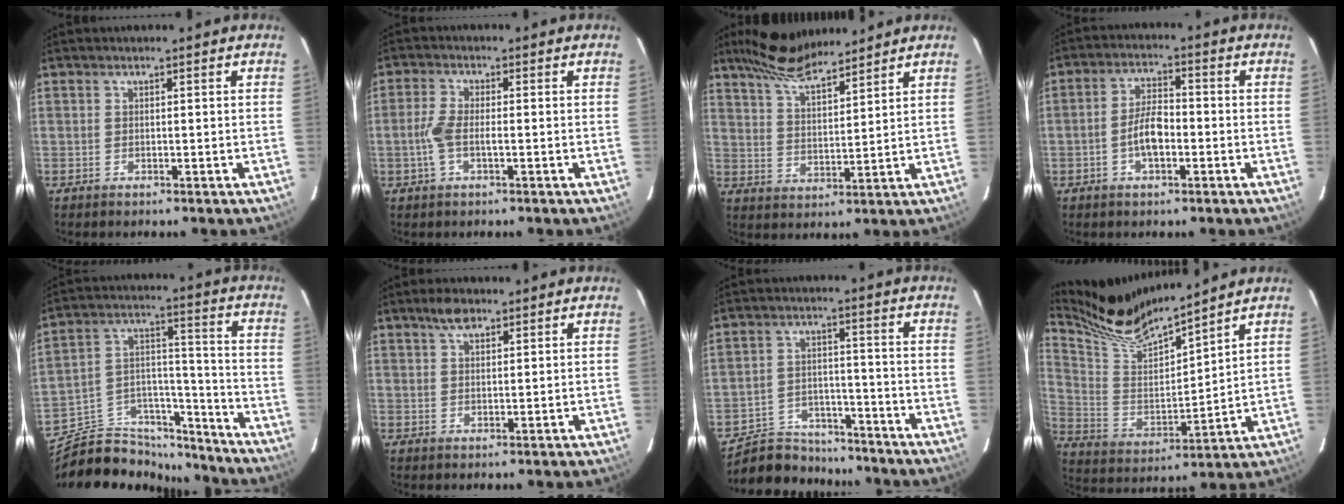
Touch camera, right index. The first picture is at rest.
{"total": 4.8, "force": [-1.1, 1.7, 4.4], "torque": [-0.100, 0.003, -0.022]}
{"total": 10.6, "force": [9.1, 2.3, 4.9], "torque": [-0.090, 0.012, 0.168]}
{"total": 6.0, "force": [-1.9, 2.5, 5.1], "torque": [-0.101, 0.009, -0.032]}
{"total": 15.8, "force": [-13.7, 6.9, 4.0], "torque": [-0.071, 0.066, -0.215]}
{"total": 3.6, "force": [2.5, 1.7, 2.1], "torque": [-0.038, 0.011, 0.044]}
{"total": 11.8, "force": [-10.5, 4.9, 2.0], "torque": [-0.066, 0.019, -0.157]}
{"total": 14.7, "force": [13.3, 1.1, 6.2], "torque": [-0.123, -0.016, 0.252]}